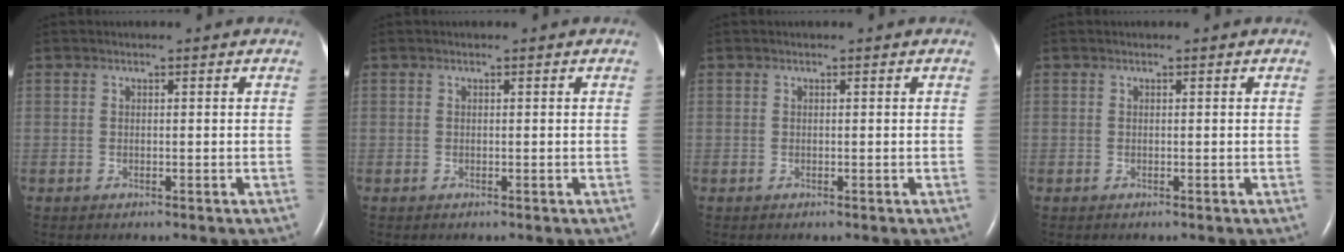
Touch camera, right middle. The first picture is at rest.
{"total": 0.0}
{"total": 0.0}
{"total": 0.0}